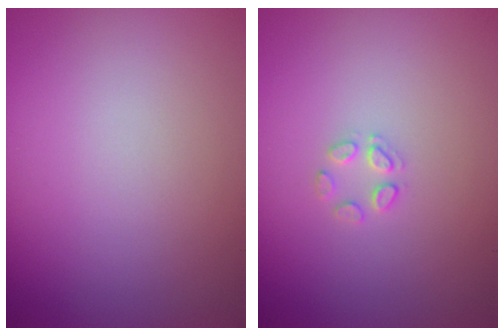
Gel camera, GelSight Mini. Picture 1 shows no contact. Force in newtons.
{"total": 1.2, "press": 1.2, "slide": 0.1}